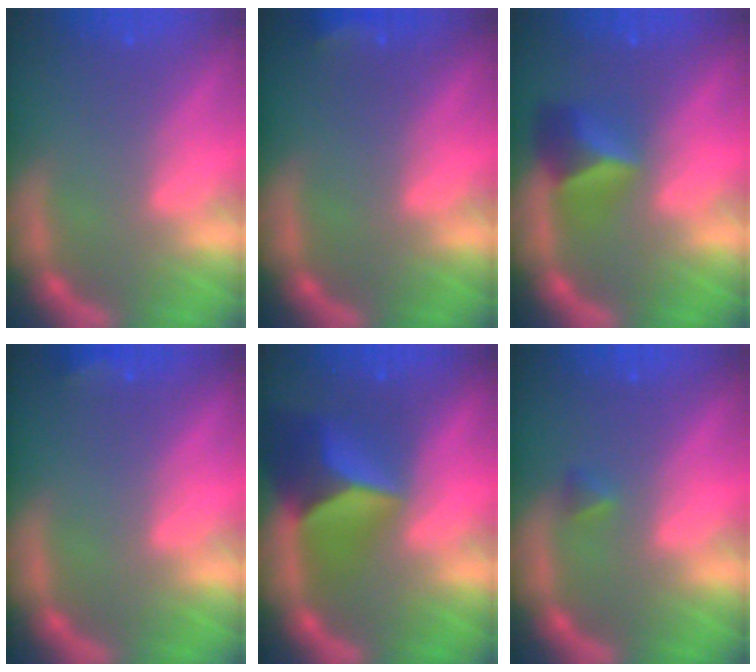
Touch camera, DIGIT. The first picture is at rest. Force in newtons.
{"total": 1.9}
{"total": 4.0}
{"total": 1.4}
{"total": 7.9}
{"total": 0.9}